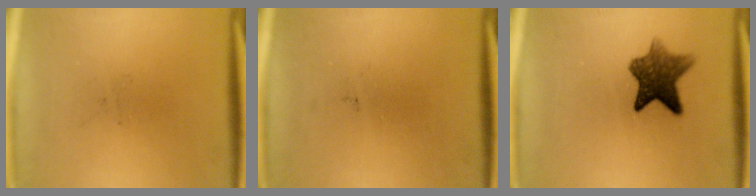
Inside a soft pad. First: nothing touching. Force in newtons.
{"total": 0.0}
{"total": 8.1}